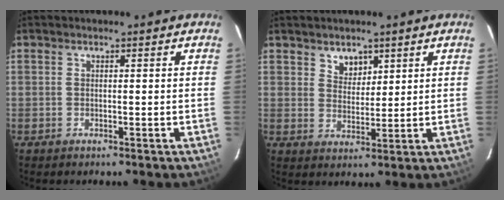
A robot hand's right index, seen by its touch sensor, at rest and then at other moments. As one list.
[{"total": 4.1, "force": [2.6, 2.7, 1.5], "torque": [-0.018, 0.001, 0.048]}]